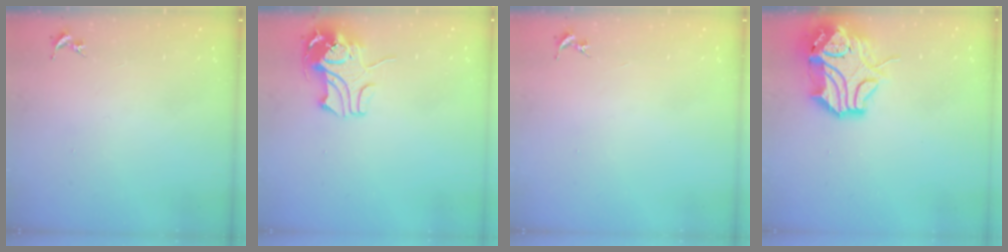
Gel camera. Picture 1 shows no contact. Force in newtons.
{"total": 10.6, "press": 10.6, "slide": 0.8}
{"total": 0.0}
{"total": 15.5, "press": 15.3, "slide": 2.3}